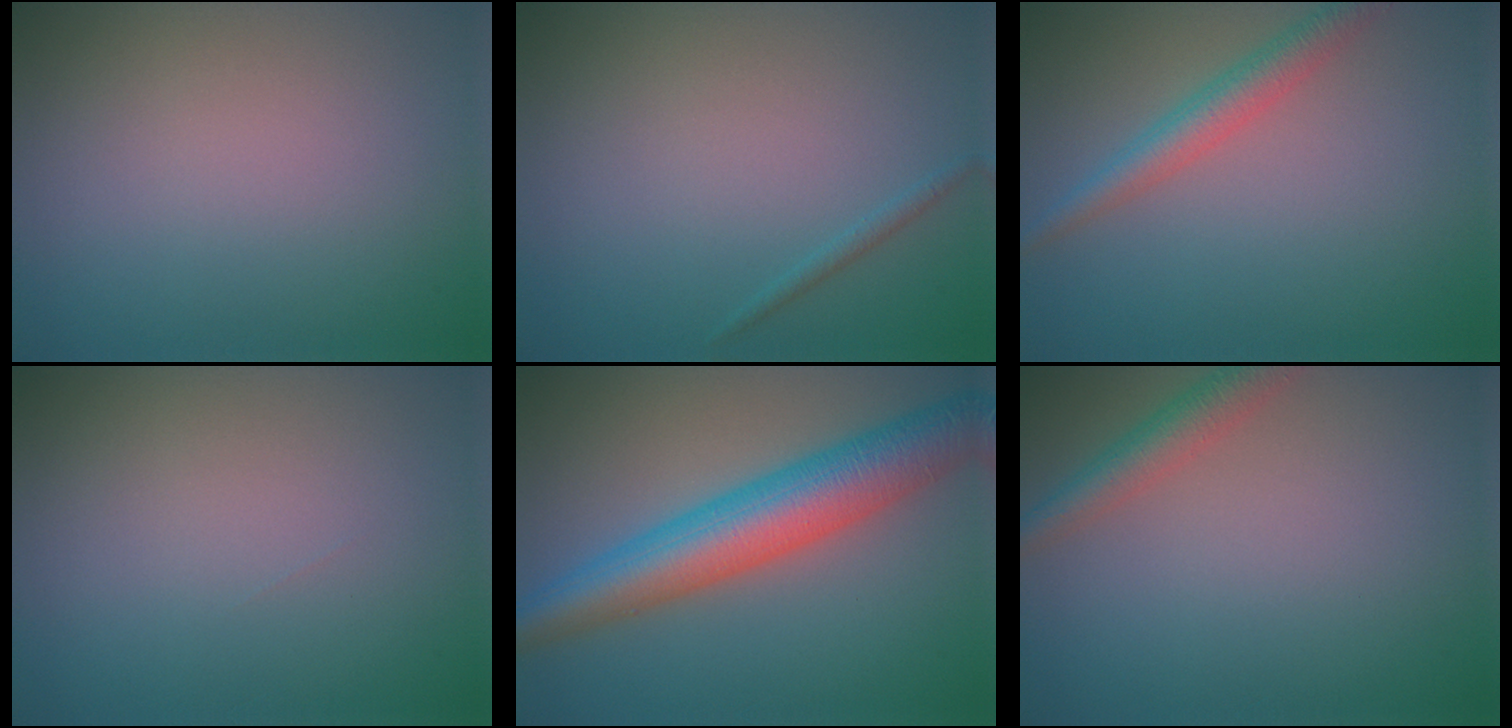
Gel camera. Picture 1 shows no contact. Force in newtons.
{"total": 0.6, "press": 0.6, "slide": 0.1}
{"total": 2.9, "press": 2.9, "slide": 0.2}
{"total": 0.0}
{"total": 7.9, "press": 7.9, "slide": 0.2}
{"total": 2.8, "press": 2.8, "slide": 0.1}